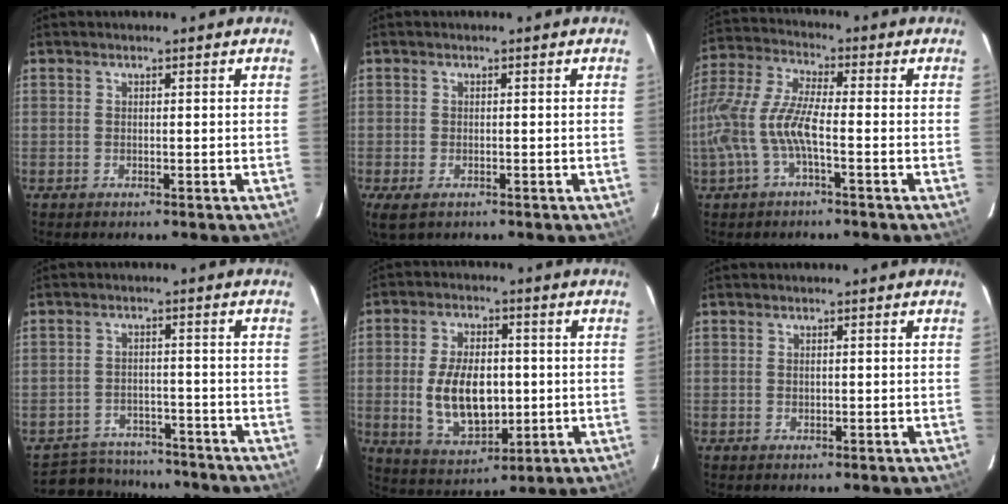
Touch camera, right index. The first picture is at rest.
{"total": 3.9, "force": [-2.2, 1.9, 2.6], "torque": [-0.052, -0.018, -0.036]}
{"total": 12.8, "force": [-3.5, 3.1, 11.8], "torque": [-0.254, -0.001, -0.071]}
{"total": 10.9, "force": [-9.6, 4.7, 2.0], "torque": [-0.059, 0.018, -0.130]}
{"total": 12.9, "force": [-0.8, 7.4, 10.6], "torque": [-0.206, -0.002, 0.004]}
{"total": 0.7, "force": [0.1, 0.5, 0.4], "torque": [-0.004, 0.000, 0.004]}